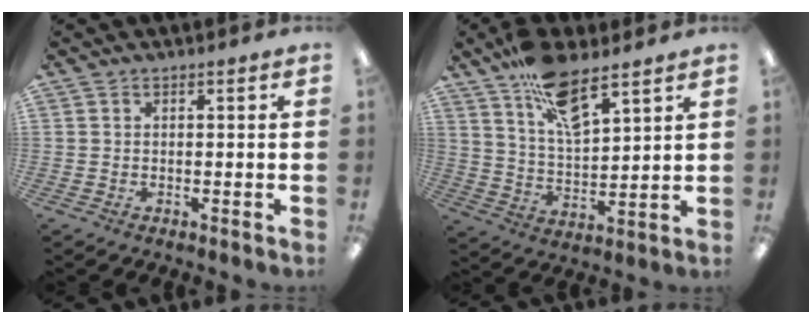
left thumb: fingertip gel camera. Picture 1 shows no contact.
{"total": 13.2, "force": [9.2, 5.0, 8.0], "torque": [-0.135, -0.048, 0.165]}